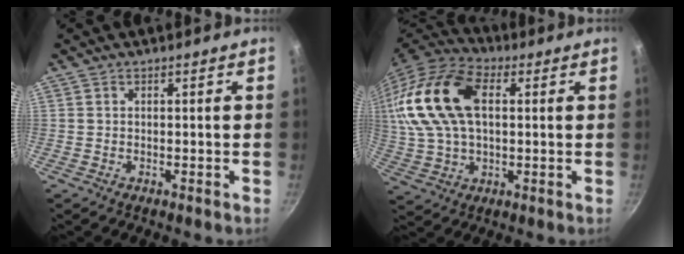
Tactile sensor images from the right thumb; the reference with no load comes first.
{"total": 20.1, "force": [4.4, 12.1, 15.5], "torque": [-0.303, 0.017, 0.073]}